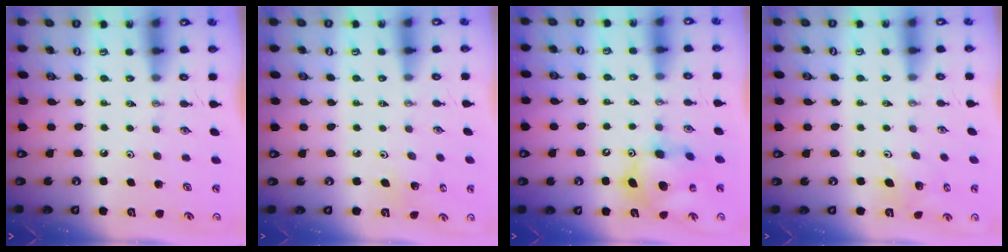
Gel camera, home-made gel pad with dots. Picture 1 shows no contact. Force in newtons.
{"total": 3.4, "press": 3.4, "slide": 0.2}
{"total": 12.7, "press": 12.6, "slide": 1.2}
{"total": 6.7, "press": 6.6, "slide": 1.5}